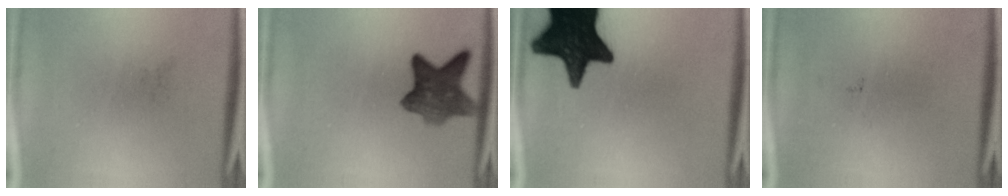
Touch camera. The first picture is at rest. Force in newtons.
{"total": 7.4}
{"total": 18.2}
{"total": 0.0}